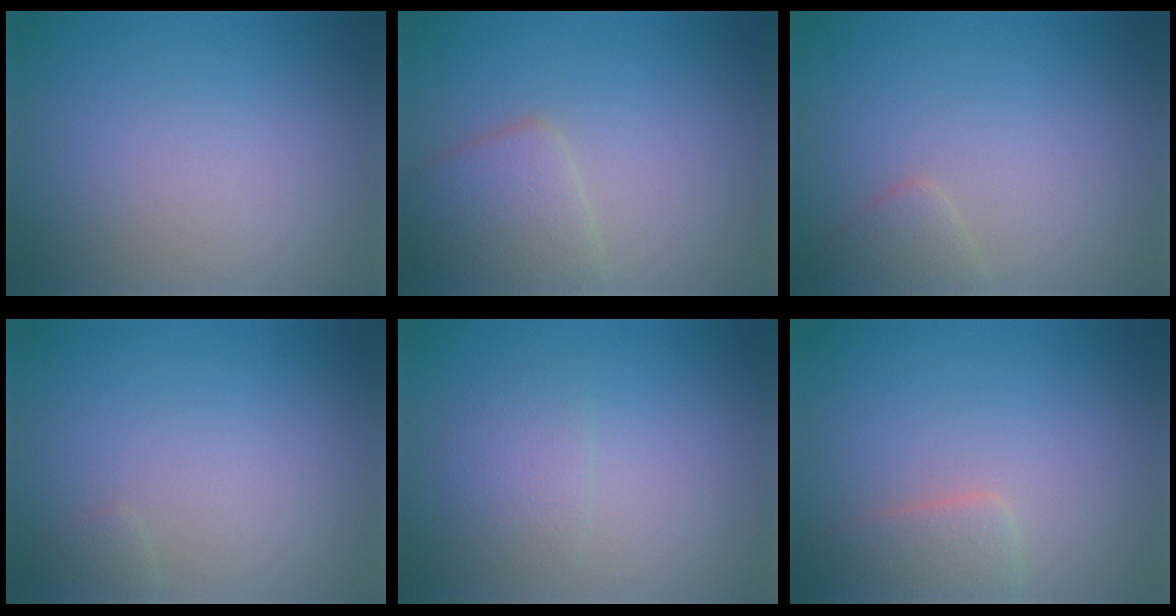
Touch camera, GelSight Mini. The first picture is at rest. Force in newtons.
{"total": 3.7, "press": 3.7, "slide": 0.2}
{"total": 1.6, "press": 1.6, "slide": 0.1}
{"total": 0.7, "press": 0.7, "slide": 0.0}
{"total": 1.8, "press": 1.8, "slide": 0.1}
{"total": 2.9, "press": 2.9, "slide": 0.3}